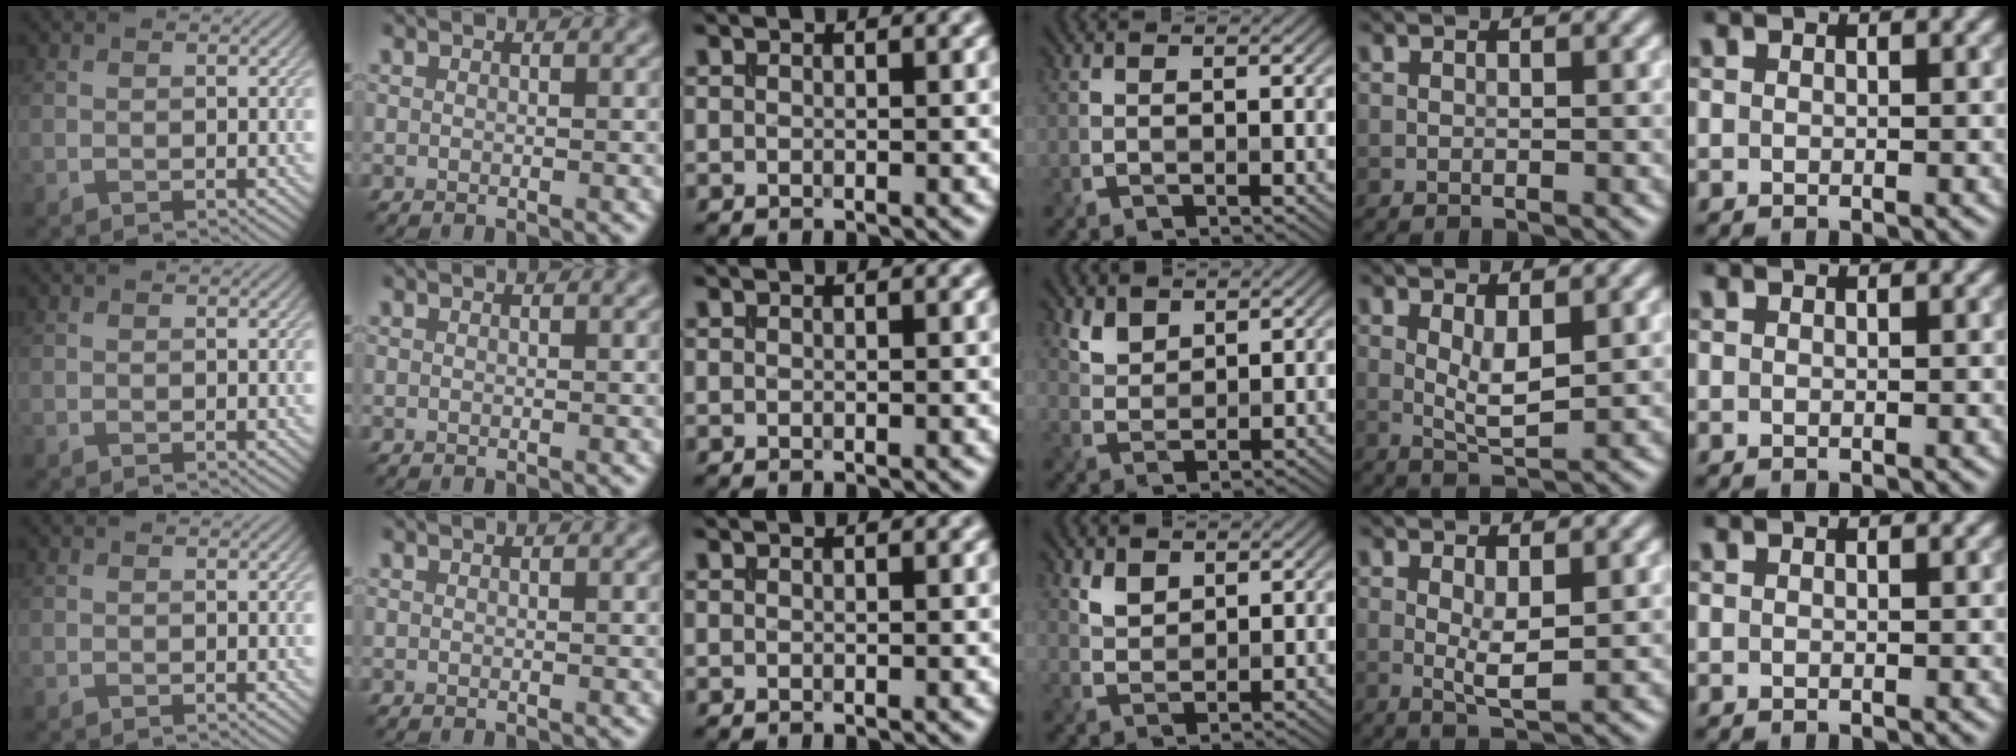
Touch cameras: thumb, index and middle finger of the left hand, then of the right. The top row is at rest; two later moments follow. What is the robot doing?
{"motion": "extract", "object": "file holder"}